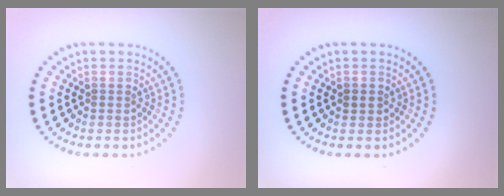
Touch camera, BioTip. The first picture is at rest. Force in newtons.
{"total": 0.8, "press": 0.7, "slide": 0.4}